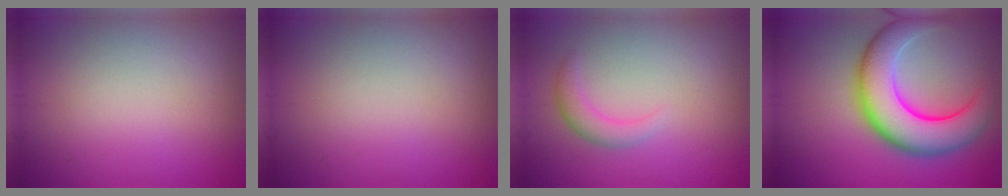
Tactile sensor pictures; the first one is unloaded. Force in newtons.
{"total": 0.0}
{"total": 1.9, "press": 1.9, "slide": 0.0}
{"total": 9.0, "press": 9.0, "slide": 0.1}